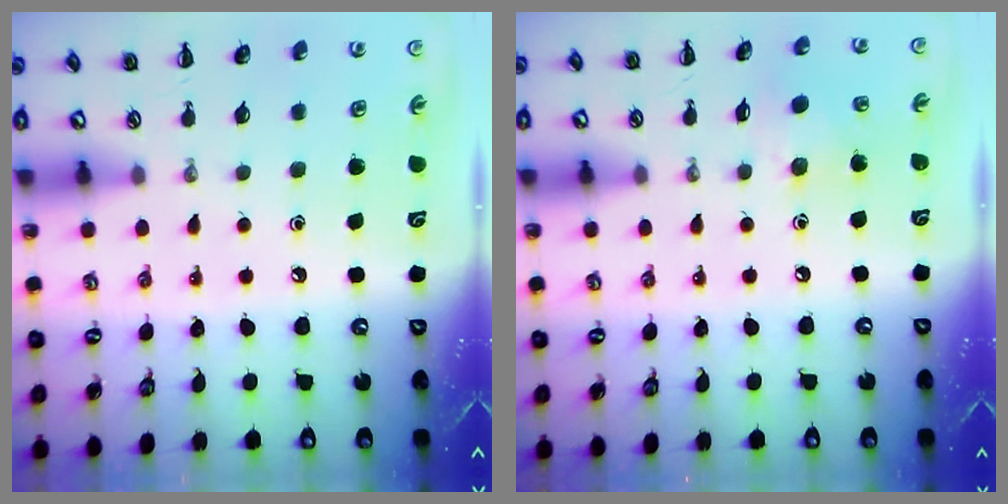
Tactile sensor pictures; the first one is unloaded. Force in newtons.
{"total": 5.0, "press": 5.0, "slide": 0.7}